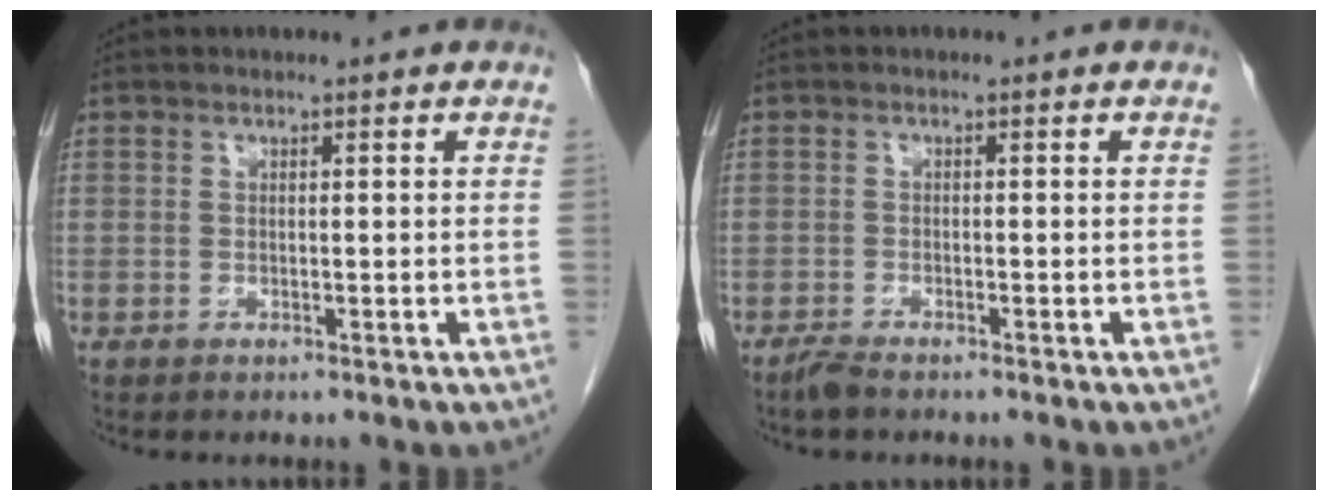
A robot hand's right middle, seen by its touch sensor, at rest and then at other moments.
{"total": 1.8, "force": [-1.5, 0.3, 0.9], "torque": [-0.026, -0.005, -0.029]}